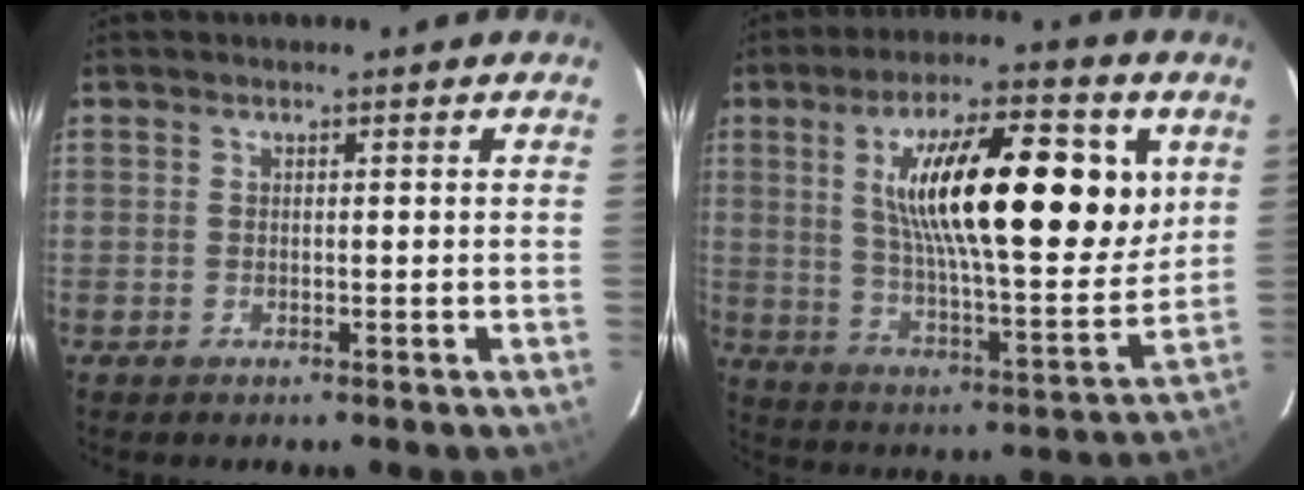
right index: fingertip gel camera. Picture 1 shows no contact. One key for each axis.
{"total": 24.2, "fx": 7.5, "fy": 7.2, "fz": 21.8, "tx": -0.354, "ty": 0.008, "tz": 0.119}